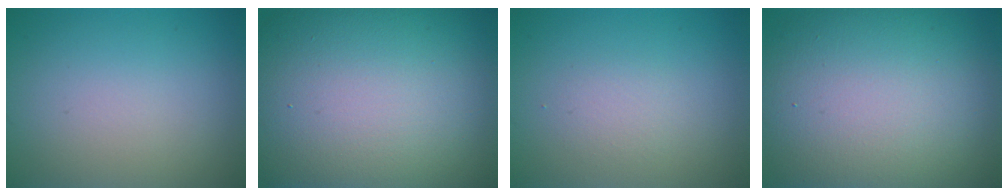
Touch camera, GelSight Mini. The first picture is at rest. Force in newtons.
{"total": 21.4, "press": 21.4, "slide": 0.5}
{"total": 1.3, "press": 1.3, "slide": 0.1}
{"total": 16.0, "press": 16.0, "slide": 1.3}